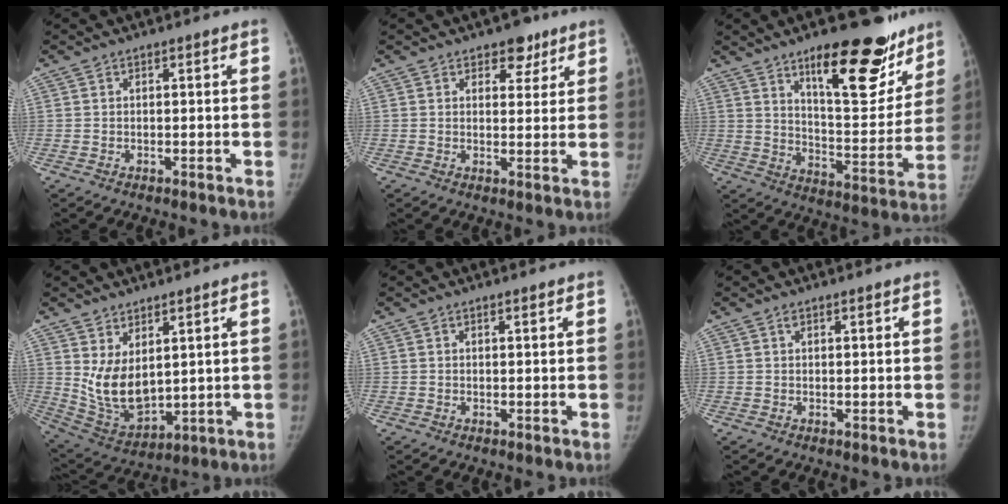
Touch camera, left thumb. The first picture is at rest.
{"total": 5.2, "force": [3.4, 3.1, 2.4], "torque": [-0.002, -0.017, 0.046]}
{"total": 22.3, "force": [14.2, 8.0, 15.2], "torque": [-0.154, -0.089, 0.210]}
{"total": 10.7, "force": [3.4, 6.1, 8.1], "torque": [-0.130, -0.035, 0.089]}
{"total": 0.7, "force": [0.5, 0.2, 0.4], "torque": [-0.008, -0.003, 0.009]}
{"total": 1.3, "force": [0.9, 0.5, 0.7], "torque": [-0.011, 0.000, 0.013]}